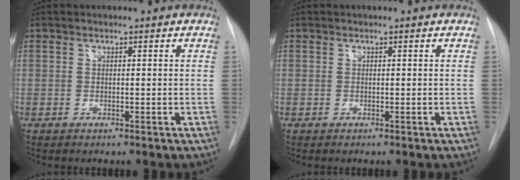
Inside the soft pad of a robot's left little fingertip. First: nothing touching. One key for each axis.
{"total": 0.0}